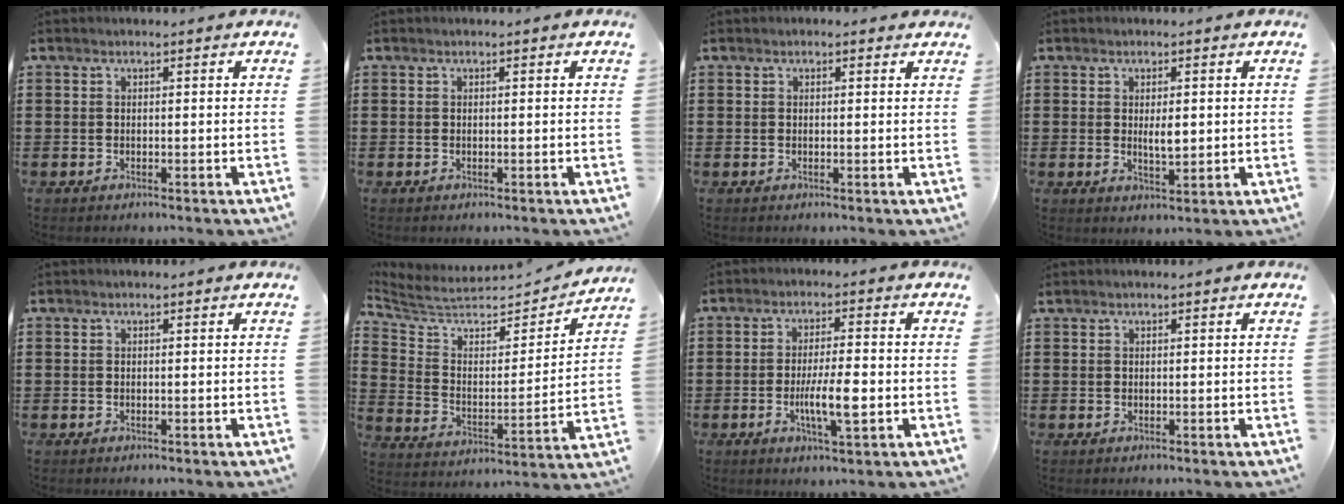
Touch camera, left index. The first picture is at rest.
{"total": 0.0}
{"total": 0.6, "force": [0.3, 0.4, 0.3], "torque": [-0.007, 0.005, 0.005]}
{"total": 3.1, "force": [0.4, 1.0, 2.9], "torque": [-0.047, -0.001, 0.003]}
{"total": 0.0}
{"total": 6.1, "force": [5.4, 2.2, 1.7], "torque": [-0.067, -0.041, 0.090]}
{"total": 6.9, "force": [-1.6, 1.5, 6.6], "torque": [-0.129, -0.007, -0.030]}
{"total": 0.0}